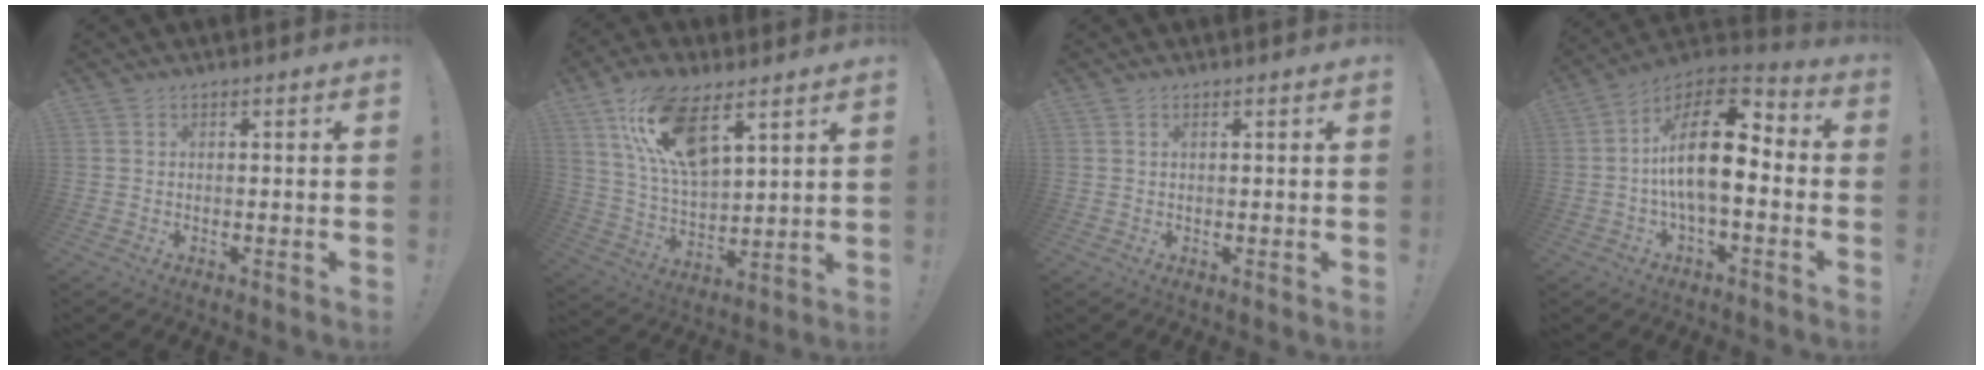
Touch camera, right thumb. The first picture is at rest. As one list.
[{"total": 16.7, "force": [9.5, 7.0, 11.8], "torque": [-0.229, -0.036, 0.171]}, {"total": 0.9, "force": [0.4, 0.2, 0.8], "torque": [-0.019, 0.002, 0.009]}, {"total": 18.1, "force": [0.5, 7.8, 16.3], "torque": [-0.281, 0.006, 0.007]}]